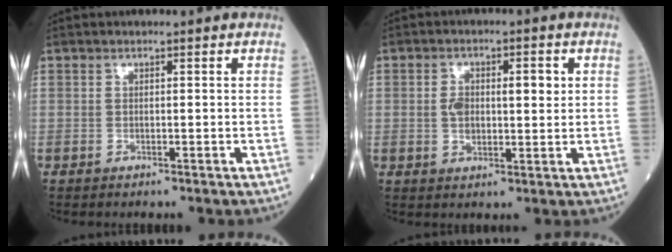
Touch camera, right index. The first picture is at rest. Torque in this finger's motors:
{"motor_torque": [0.11, -0.01, 0.07, 0.03]}